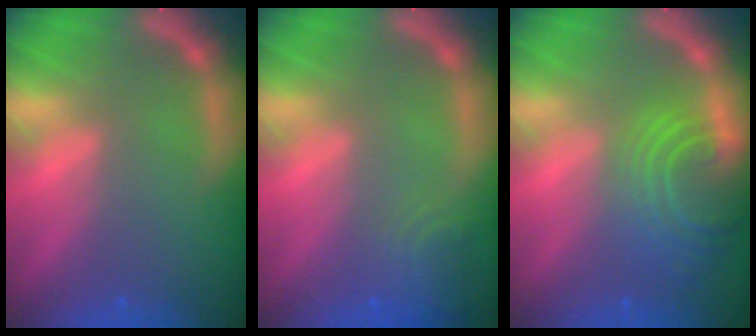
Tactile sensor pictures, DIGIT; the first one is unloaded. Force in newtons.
{"total": 3.5}
{"total": 8.1}